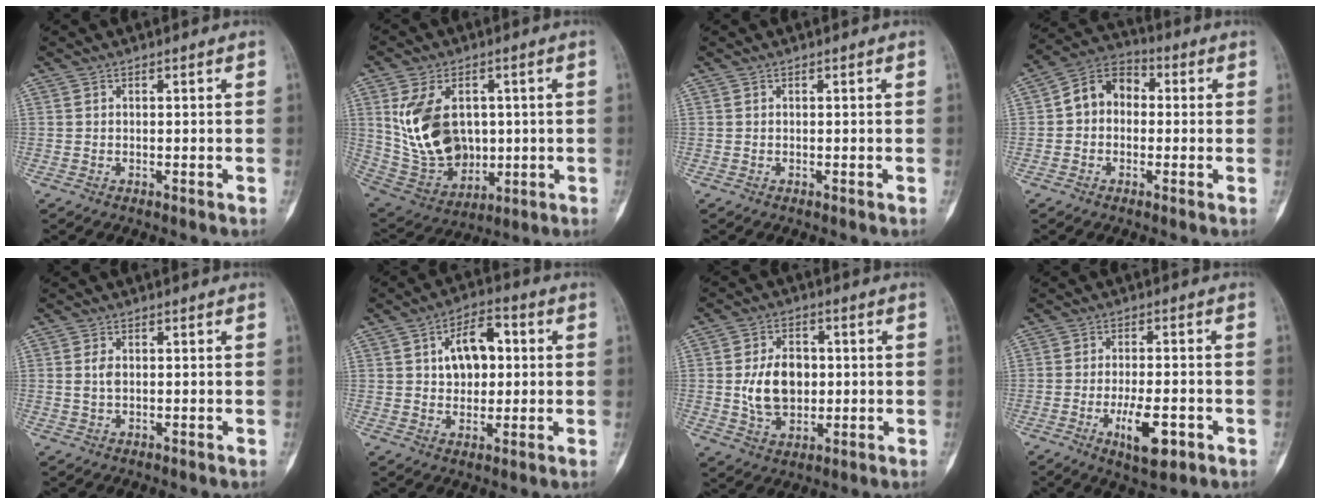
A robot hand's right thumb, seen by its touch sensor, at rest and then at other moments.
{"total": 16.1, "force": [2.3, 11.4, 11.2], "torque": [-0.176, -0.010, 0.067]}
{"total": 0.0}
{"total": 8.7, "force": [0.3, 6.8, 5.3], "torque": [-0.063, 0.032, -0.012]}
{"total": 2.1, "force": [0.2, 1.3, 1.7], "torque": [-0.033, -0.001, 0.005]}
{"total": 9.7, "force": [1.9, 6.2, 7.3], "torque": [-0.085, 0.010, 0.027]}
{"total": 10.4, "force": [0.1, 7.4, 7.3], "torque": [-0.104, 0.002, 0.007]}
{"total": 8.5, "force": [-3.3, 3.1, 7.2], "torque": [-0.117, 0.006, -0.048]}